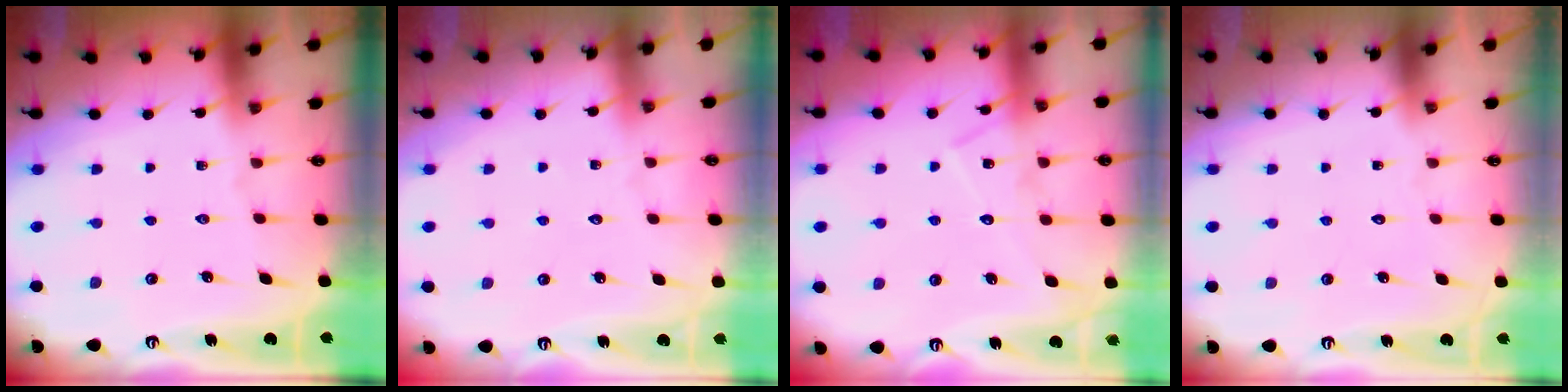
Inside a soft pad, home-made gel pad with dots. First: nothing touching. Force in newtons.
{"total": 2.8, "press": 2.8, "slide": 0.4}
{"total": 10.7, "press": 10.7, "slide": 0.7}
{"total": 1.6, "press": 1.6, "slide": 0.1}